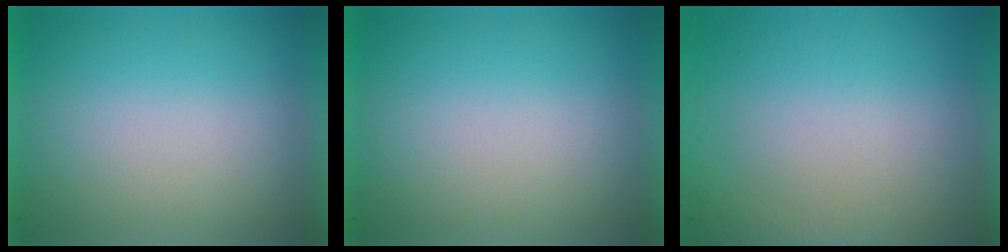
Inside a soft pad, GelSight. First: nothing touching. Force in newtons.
{"total": 0.0}
{"total": 5.3}